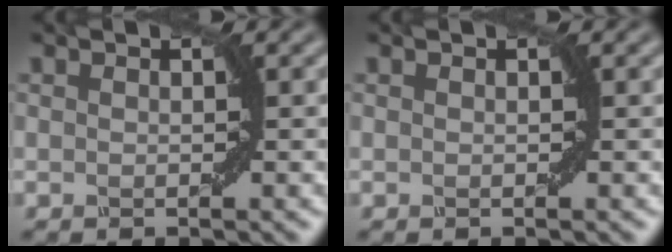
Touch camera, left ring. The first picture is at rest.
{"total": 0.0}